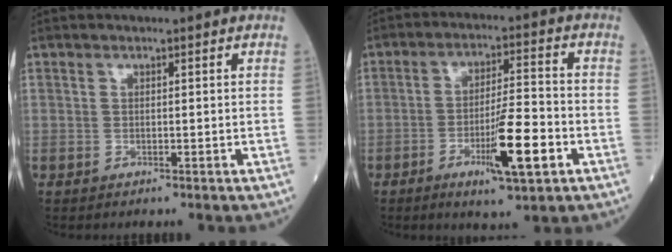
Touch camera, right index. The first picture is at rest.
{"total": 10.0, "force": [-4.0, 1.1, 9.1], "torque": [-0.152, -0.009, -0.065]}